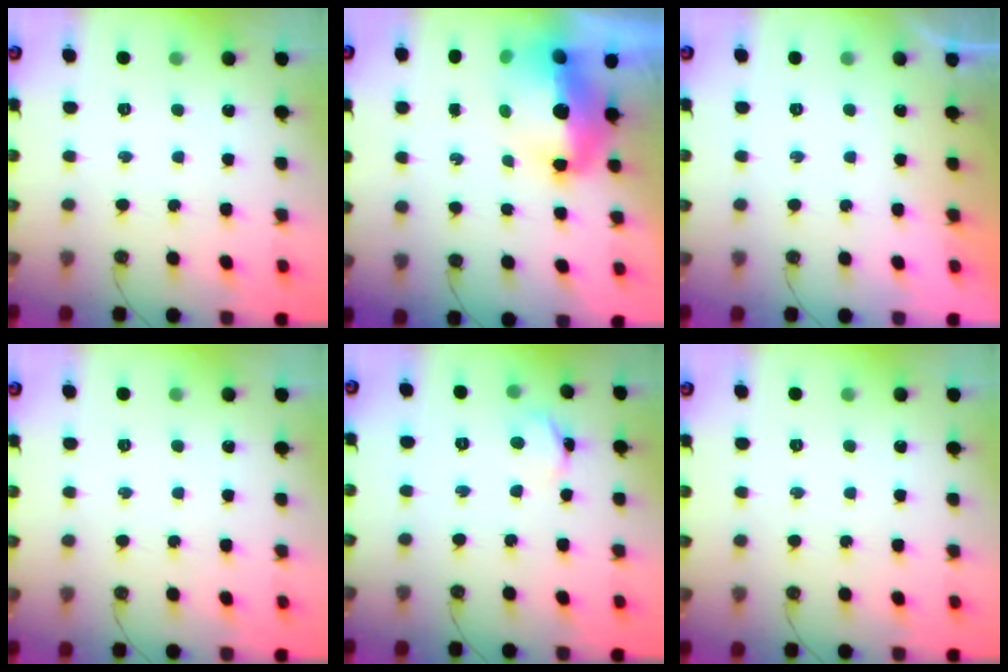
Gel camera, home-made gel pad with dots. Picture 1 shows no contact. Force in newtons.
{"total": 13.7, "press": 13.6, "slide": 1.5}
{"total": 0.0}
{"total": 0.0}
{"total": 3.7, "press": 3.7, "slide": 0.3}
{"total": 0.0}